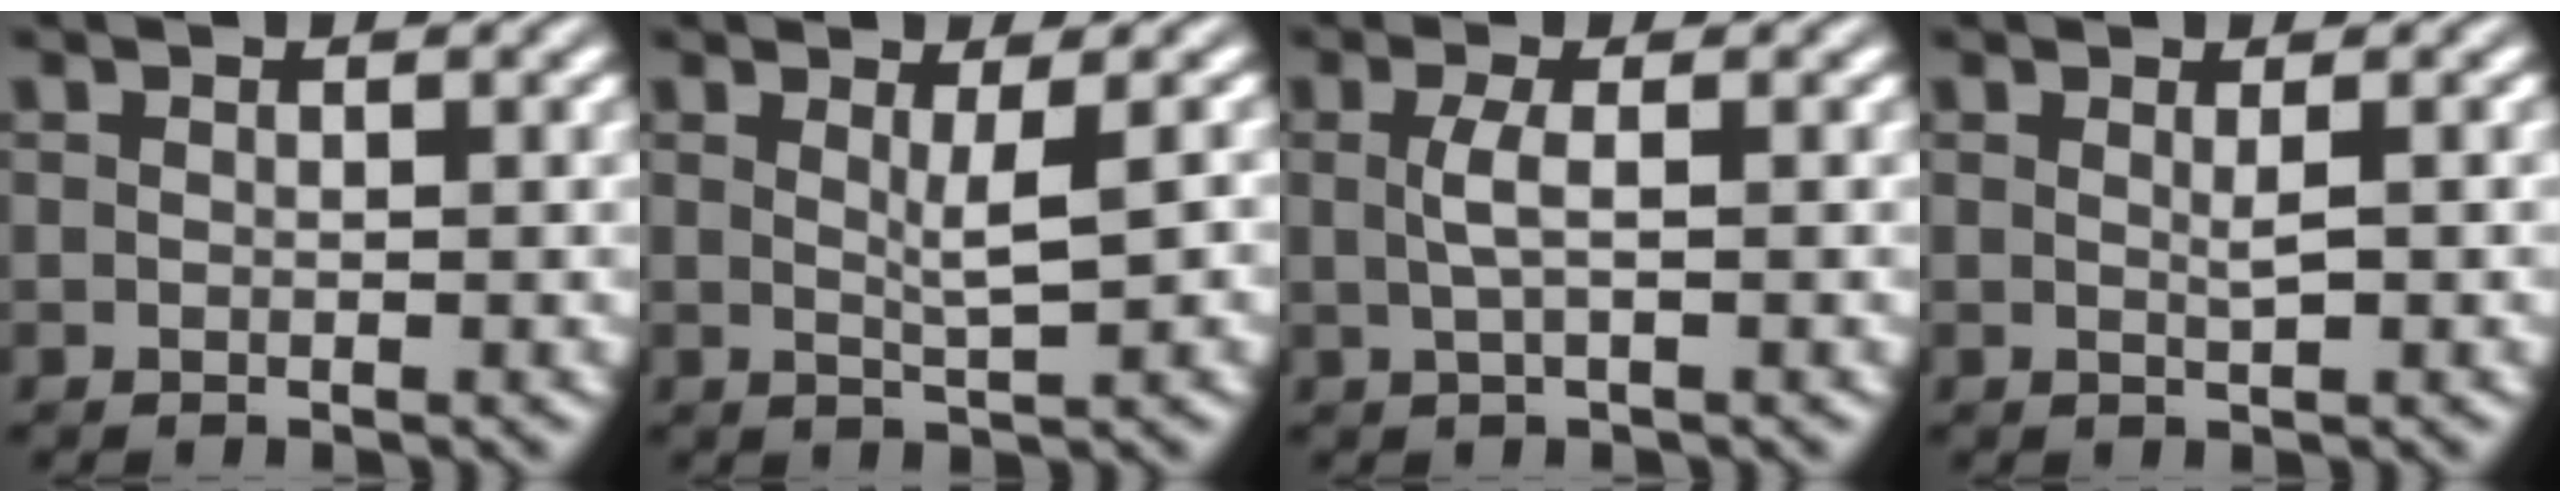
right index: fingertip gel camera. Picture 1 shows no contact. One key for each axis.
{"total": 2.2, "fx": 0.8, "fy": -1.3, "fz": 1.6, "tx": -0.016, "ty": -0.010, "tz": 0.022}
{"total": 1.8, "fx": 0.0, "fy": -1.1, "fz": 1.5, "tx": -0.027, "ty": -0.002, "tz": 0.007}
{"total": 1.2, "fx": 0.3, "fy": -1.0, "fz": 0.6, "tx": -0.004, "ty": -0.005, "tz": 0.010}